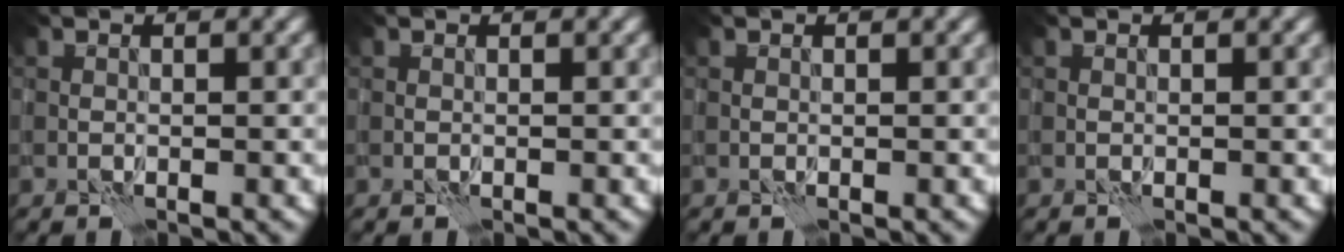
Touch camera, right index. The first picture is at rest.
{"total": 0.0}
{"total": 0.0}
{"total": 0.0}